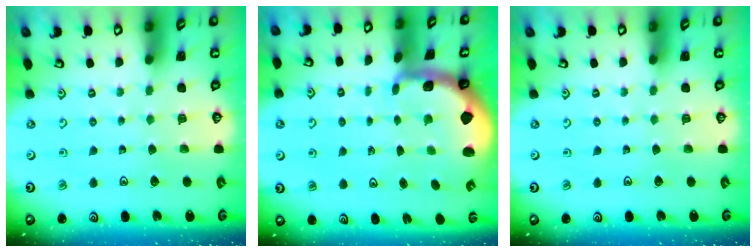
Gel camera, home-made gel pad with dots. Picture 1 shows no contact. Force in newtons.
{"total": 1.7, "press": 1.7, "slide": 0.3}
{"total": 0.0}